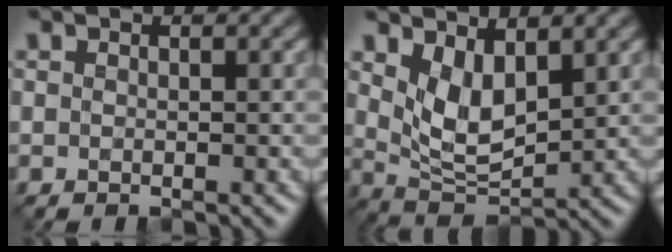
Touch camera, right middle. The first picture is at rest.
{"total": 4.1, "force": [1.9, 2.0, 3.0], "torque": [-0.061, -0.010, 0.039]}